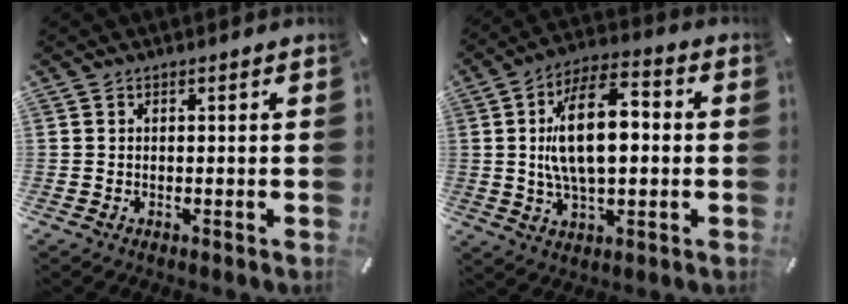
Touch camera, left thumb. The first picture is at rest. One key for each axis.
{"total": 16.6, "fx": 0.9, "fy": 8.7, "fz": 14.0, "tx": -0.255, "ty": 0.005, "tz": 0.013}